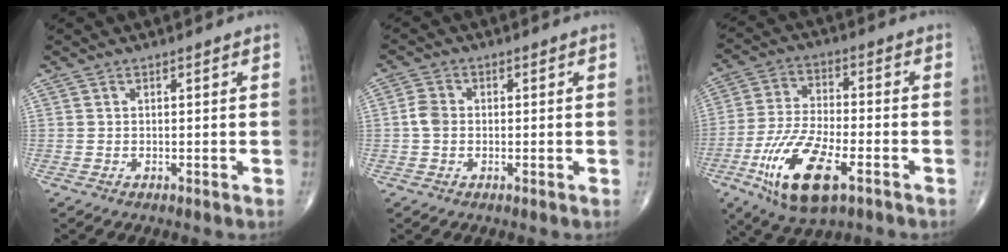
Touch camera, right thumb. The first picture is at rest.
{"total": 3.1, "force": [-0.3, 2.4, 1.9], "torque": [-0.035, 0.008, -0.012]}
{"total": 16.2, "force": [-7.0, 6.6, 13.0], "torque": [-0.254, 0.014, -0.123]}